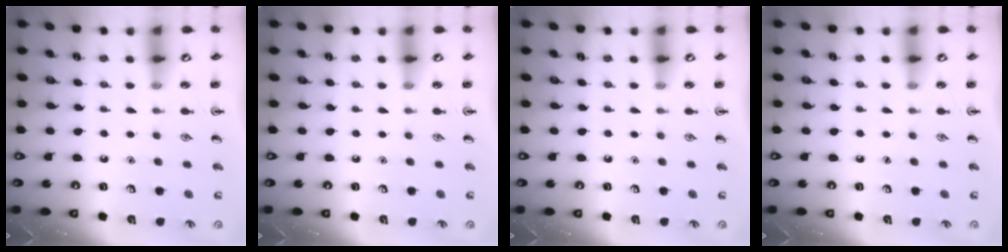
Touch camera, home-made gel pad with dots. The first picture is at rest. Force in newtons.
{"total": 0.0}
{"total": 0.0}
{"total": 0.0}